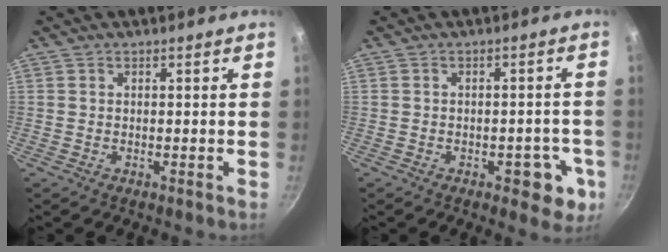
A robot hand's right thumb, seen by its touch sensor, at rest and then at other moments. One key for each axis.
{"total": 6.4, "fx": -2.8, "fy": 3.1, "fz": 4.8, "tx": -0.032, "ty": 0.018, "tz": -0.031}